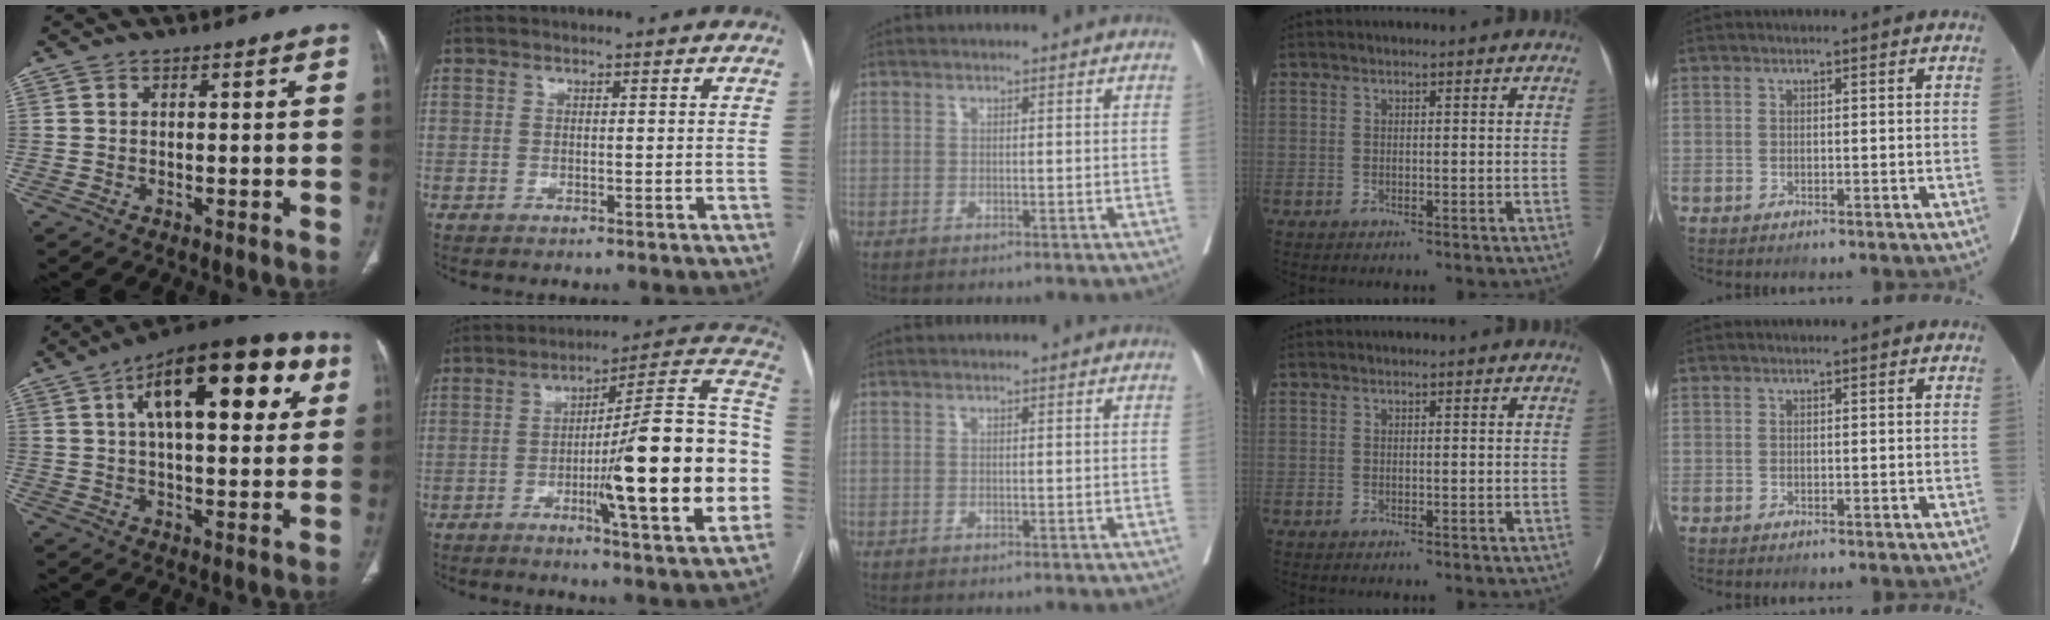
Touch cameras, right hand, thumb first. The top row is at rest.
{"thumb": {"total": 23.9, "force": [8.4, 10.1, 19.9], "torque": [-0.270, 0.013, 0.120]}, "index": {"total": 24.2, "force": [-4.0, 1.6, 23.8], "torque": [-0.275, 0.014, -0.061]}}